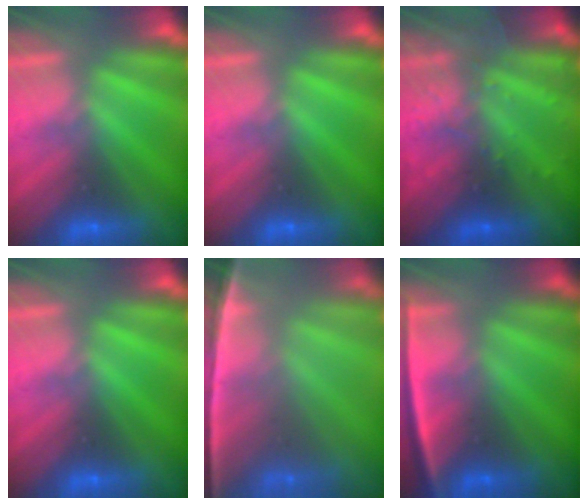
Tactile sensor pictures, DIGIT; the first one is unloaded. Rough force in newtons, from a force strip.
{"total": 0.0}
{"total": 2.9}
{"total": 0.0}
{"total": 7.4}
{"total": 2.5}